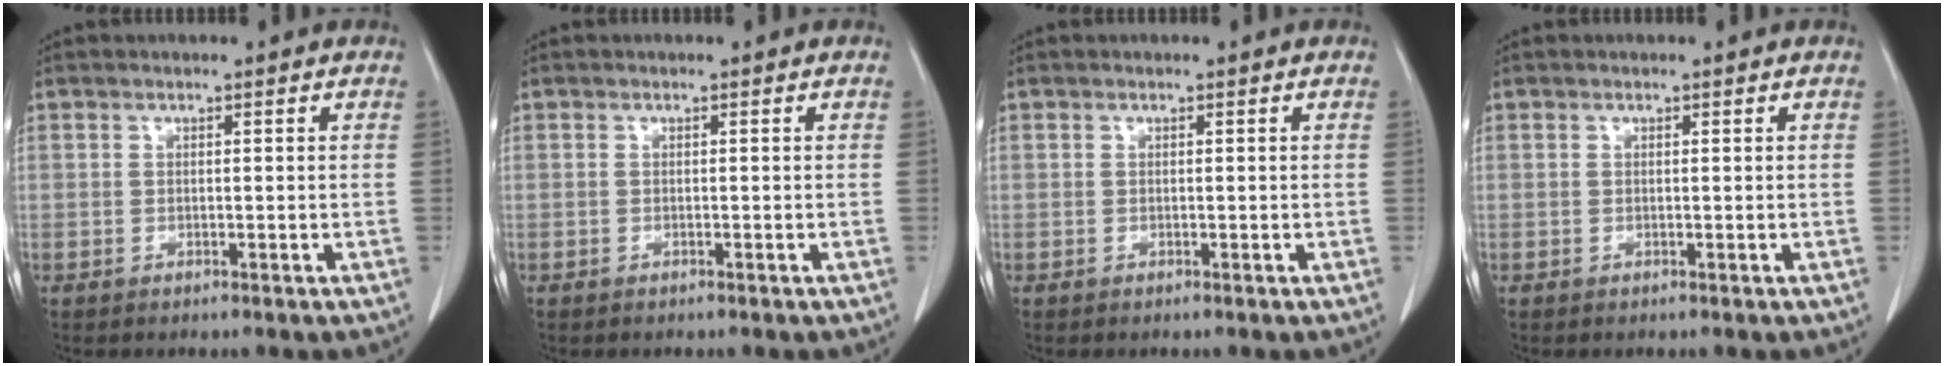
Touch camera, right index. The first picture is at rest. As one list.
[{"total": 0.0}, {"total": 0.0}, {"total": 0.0}]